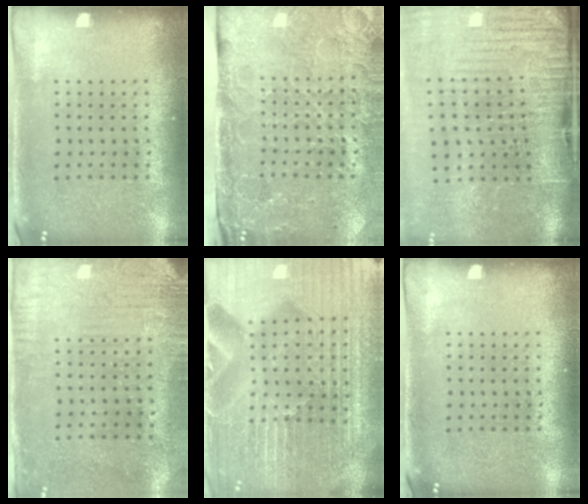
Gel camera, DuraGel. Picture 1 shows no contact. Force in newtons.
{"total": 4.6, "press": 3.7, "slide": 2.8}
{"total": 4.3, "press": 3.6, "slide": 2.4}
{"total": 3.1, "press": 2.5, "slide": 1.8}
{"total": 6.6, "press": 5.9, "slide": 3.0}
{"total": 0.0}